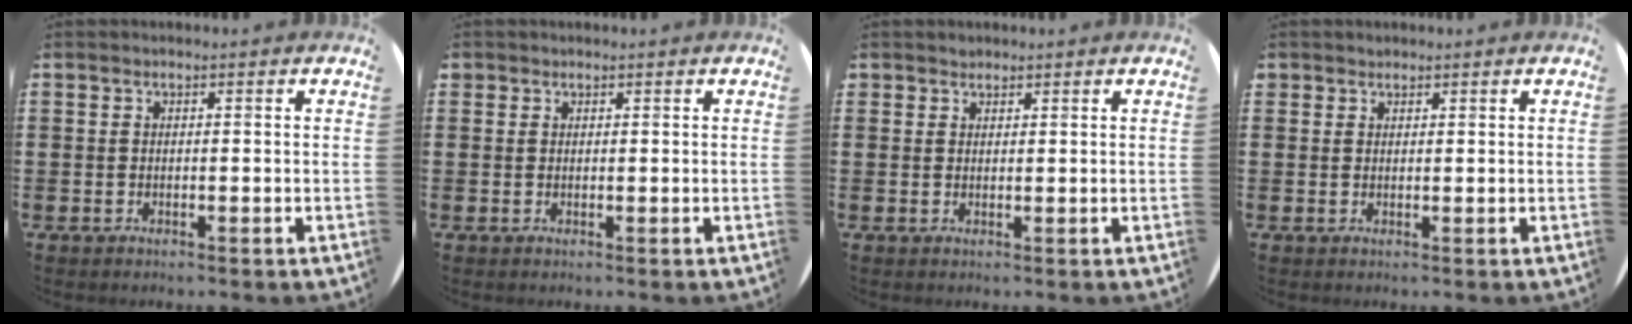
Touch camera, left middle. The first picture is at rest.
{"total": 0.6, "force": [0.5, 0.3, -0.1], "torque": [0.003, 0.004, 0.010]}
{"total": 1.1, "force": [1.0, 0.4, -0.1], "torque": [0.002, 0.002, 0.019]}
{"total": 0.9, "force": [0.8, 0.3, -0.2], "torque": [0.003, 0.004, 0.016]}